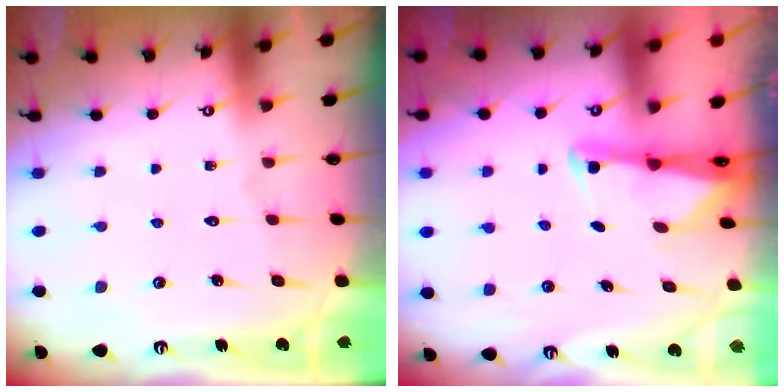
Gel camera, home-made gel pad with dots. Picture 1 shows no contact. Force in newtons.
{"total": 2.0, "press": 2.0, "slide": 0.3}